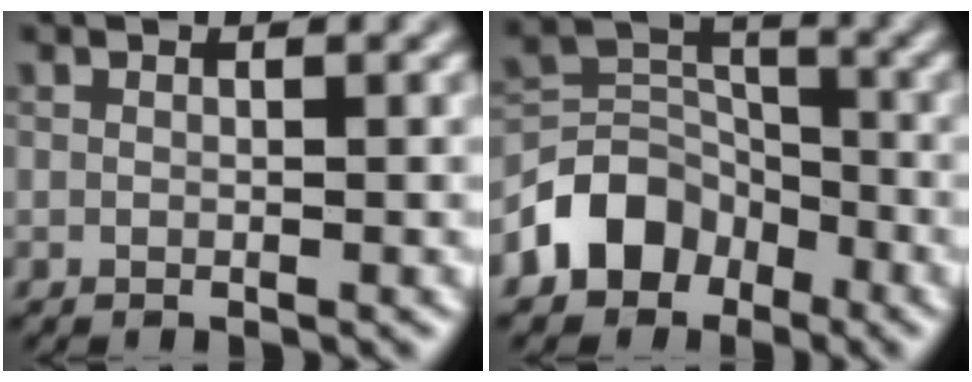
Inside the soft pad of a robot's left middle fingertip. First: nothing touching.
{"total": 5.4, "force": [-3.2, 4.0, 1.9], "torque": [-0.020, 0.006, -0.067]}